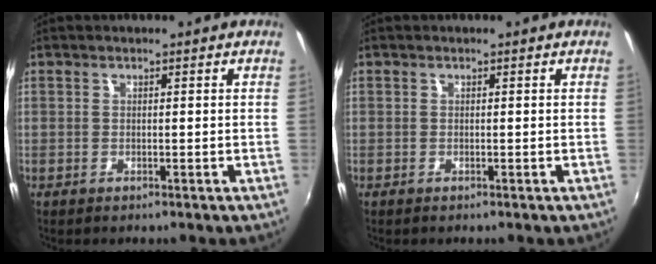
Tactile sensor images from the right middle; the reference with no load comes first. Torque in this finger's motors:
{"motor_torque": [0.17, -0.06, 0.05, 0.00]}